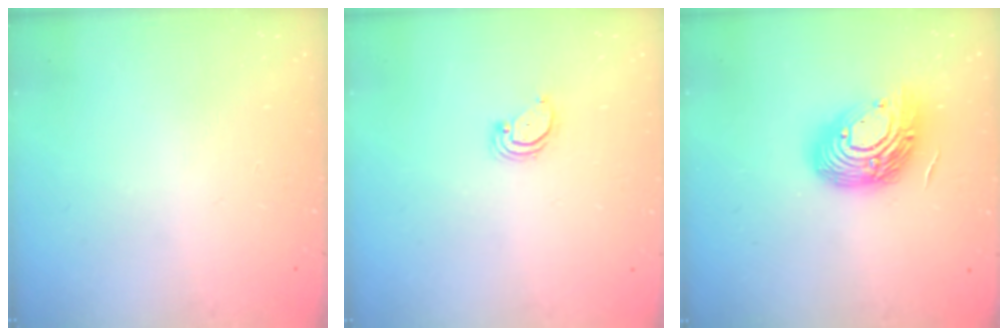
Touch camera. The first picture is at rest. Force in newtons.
{"total": 2.2, "press": 2.2, "slide": 0.3}
{"total": 17.3, "press": 17.2, "slide": 1.2}